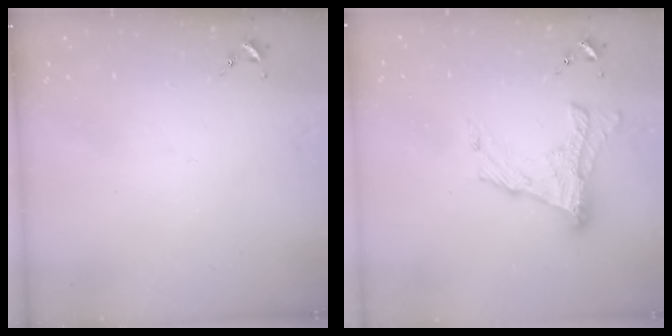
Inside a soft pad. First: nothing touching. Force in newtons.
{"total": 14.7, "press": 14.7, "slide": 1.0}